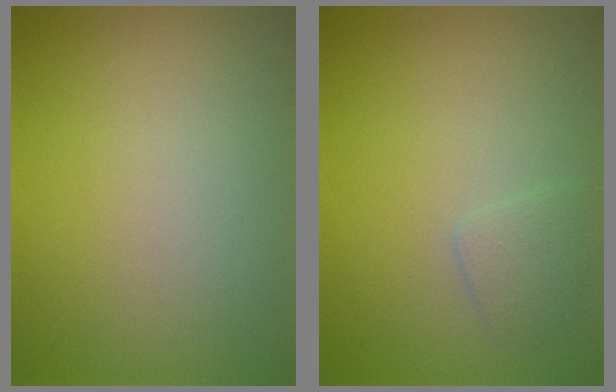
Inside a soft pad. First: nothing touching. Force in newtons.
{"total": 1.3, "press": 1.3, "slide": 0.1}